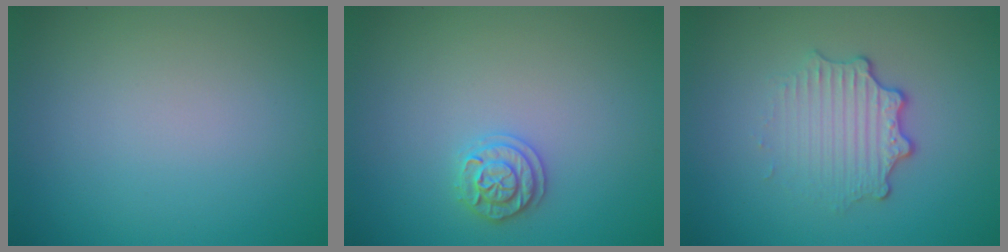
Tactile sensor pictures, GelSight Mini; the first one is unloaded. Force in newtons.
{"total": 1.9, "press": 1.9, "slide": 0.2}
{"total": 3.4, "press": 2.6, "slide": 2.2}